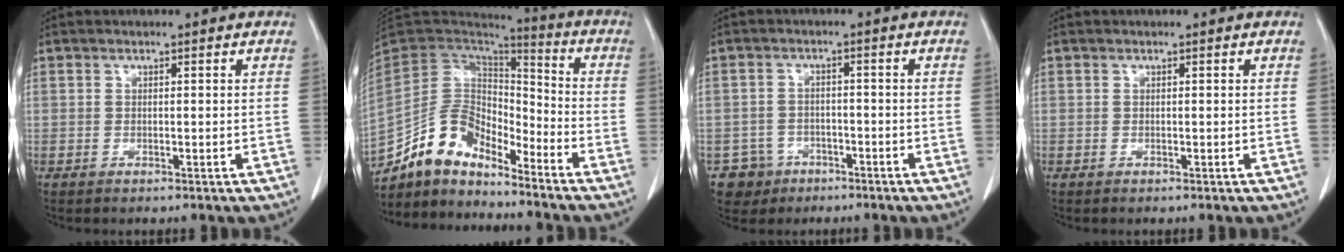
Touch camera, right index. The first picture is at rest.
{"total": 12.4, "force": [-10.5, 4.9, 4.5], "torque": [-0.087, 0.045, -0.199]}
{"total": 5.2, "force": [-2.9, 4.3, 0.0], "torque": [0.003, 0.011, -0.044]}
{"total": 0.0}